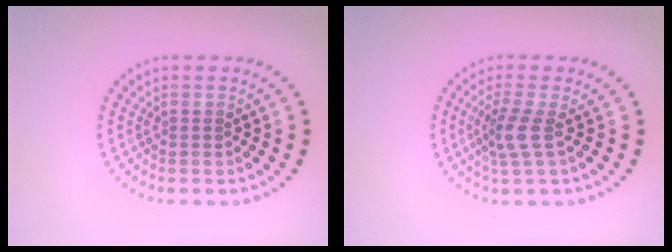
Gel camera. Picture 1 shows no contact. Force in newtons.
{"total": 2.4, "press": 1.8, "slide": 1.6}